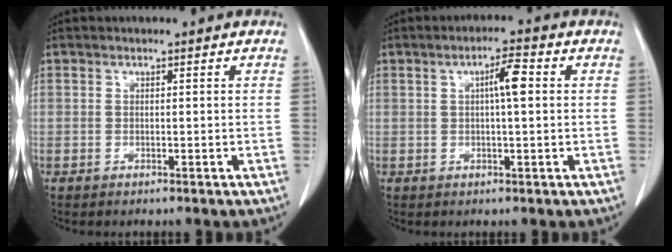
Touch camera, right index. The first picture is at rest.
{"total": 4.1, "force": [0.8, 0.5, 4.0], "torque": [-0.067, 0.007, 0.012]}